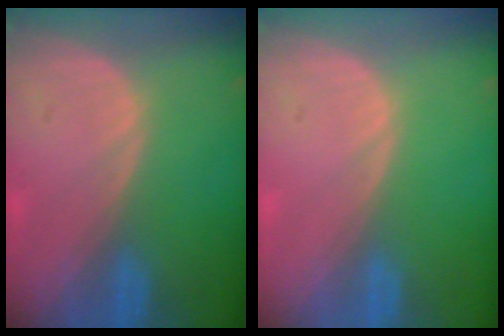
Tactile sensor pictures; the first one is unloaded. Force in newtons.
{"total": 0.0}